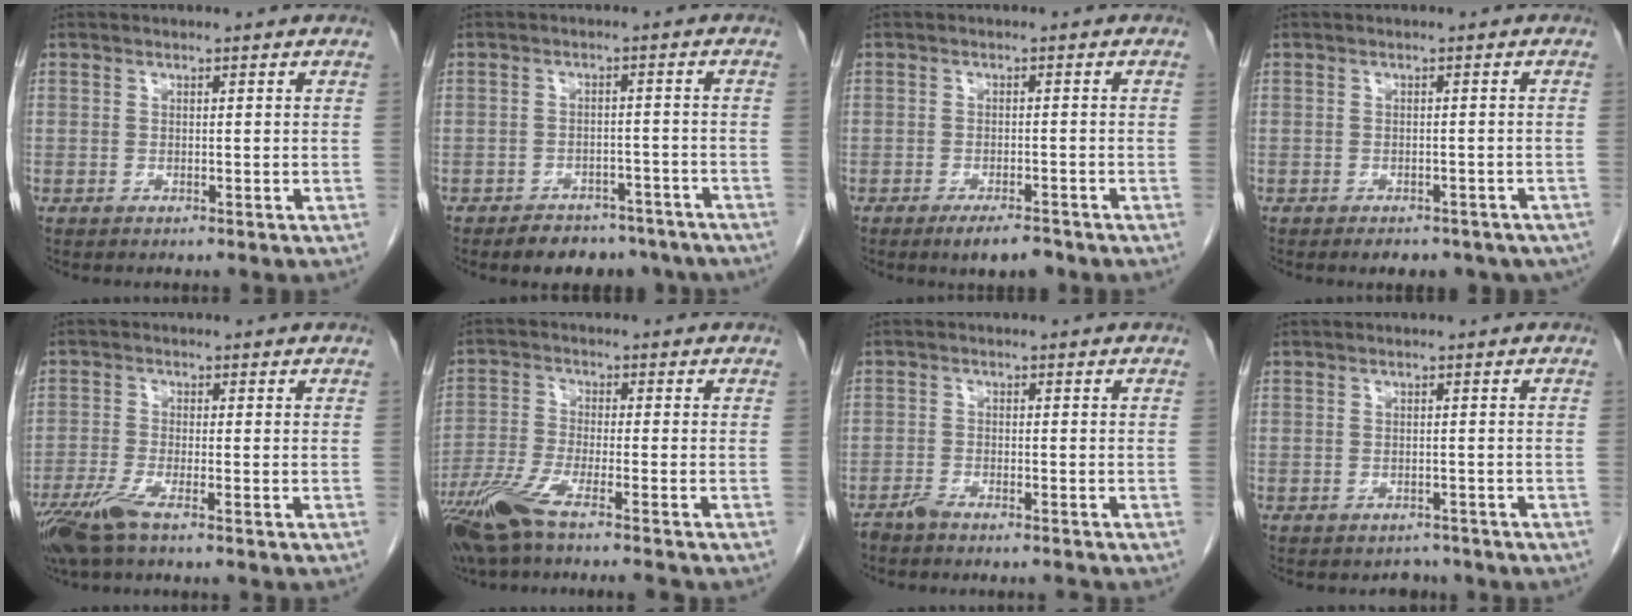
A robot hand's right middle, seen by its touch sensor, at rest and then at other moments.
{"total": 9.0, "force": [-7.4, 4.4, 2.8], "torque": [-0.023, 0.009, -0.089]}
{"total": 4.2, "force": [-3.1, 1.0, 2.7], "torque": [-0.042, -0.003, -0.047]}
{"total": 9.2, "force": [-7.2, 4.5, 3.8], "torque": [-0.044, -0.003, -0.076]}
{"total": 5.2, "force": [-3.5, 0.4, 3.8], "torque": [-0.080, -0.015, -0.071]}
{"total": 10.3, "force": [-7.9, -0.3, 6.6], "torque": [-0.123, -0.030, -0.140]}
{"total": 3.1, "force": [-2.9, -0.1, 0.9], "torque": [-0.014, -0.005, -0.050]}
{"total": 1.9, "force": [-1.6, 0.9, -0.3], "torque": [0.001, 0.000, -0.022]}